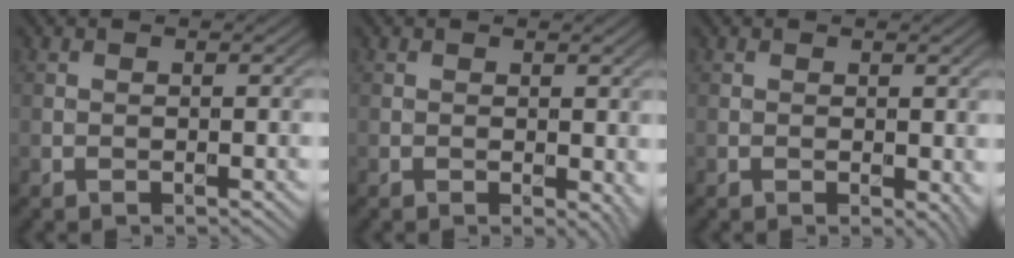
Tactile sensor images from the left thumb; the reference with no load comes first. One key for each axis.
{"total": 2.0, "fx": 0.1, "fy": 1.2, "fz": 1.7, "tx": -0.016, "ty": -0.007, "tz": 0.004}
{"total": 1.7, "fx": 0.0, "fy": 1.0, "fz": 1.4, "tx": -0.014, "ty": -0.007, "tz": 0.003}